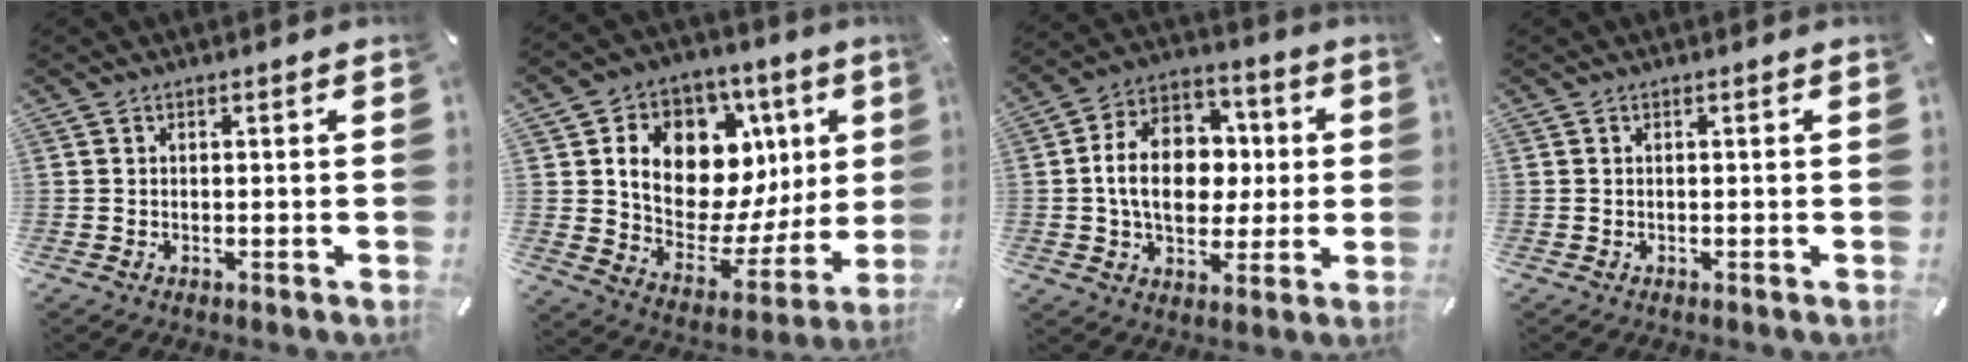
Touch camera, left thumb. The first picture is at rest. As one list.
[{"total": 15.7, "force": [6.4, 10.8, 9.5], "torque": [-0.130, -0.061, 0.111]}, {"total": 15.7, "force": [-0.2, 11.8, 10.3], "torque": [-0.182, 0.011, -0.002]}, {"total": 0.0}]